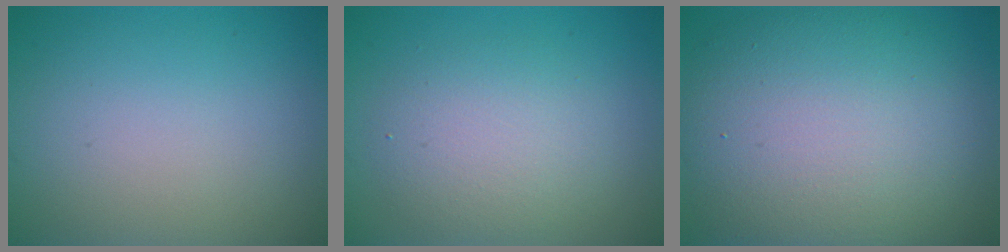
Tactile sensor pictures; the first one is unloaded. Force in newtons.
{"total": 4.0, "press": 4.0, "slide": 0.3}
{"total": 12.6, "press": 12.5, "slide": 0.9}